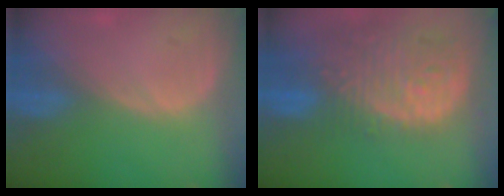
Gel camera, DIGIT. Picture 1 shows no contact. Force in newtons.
{"total": 14.1, "press": 11.6, "slide": 8.1}